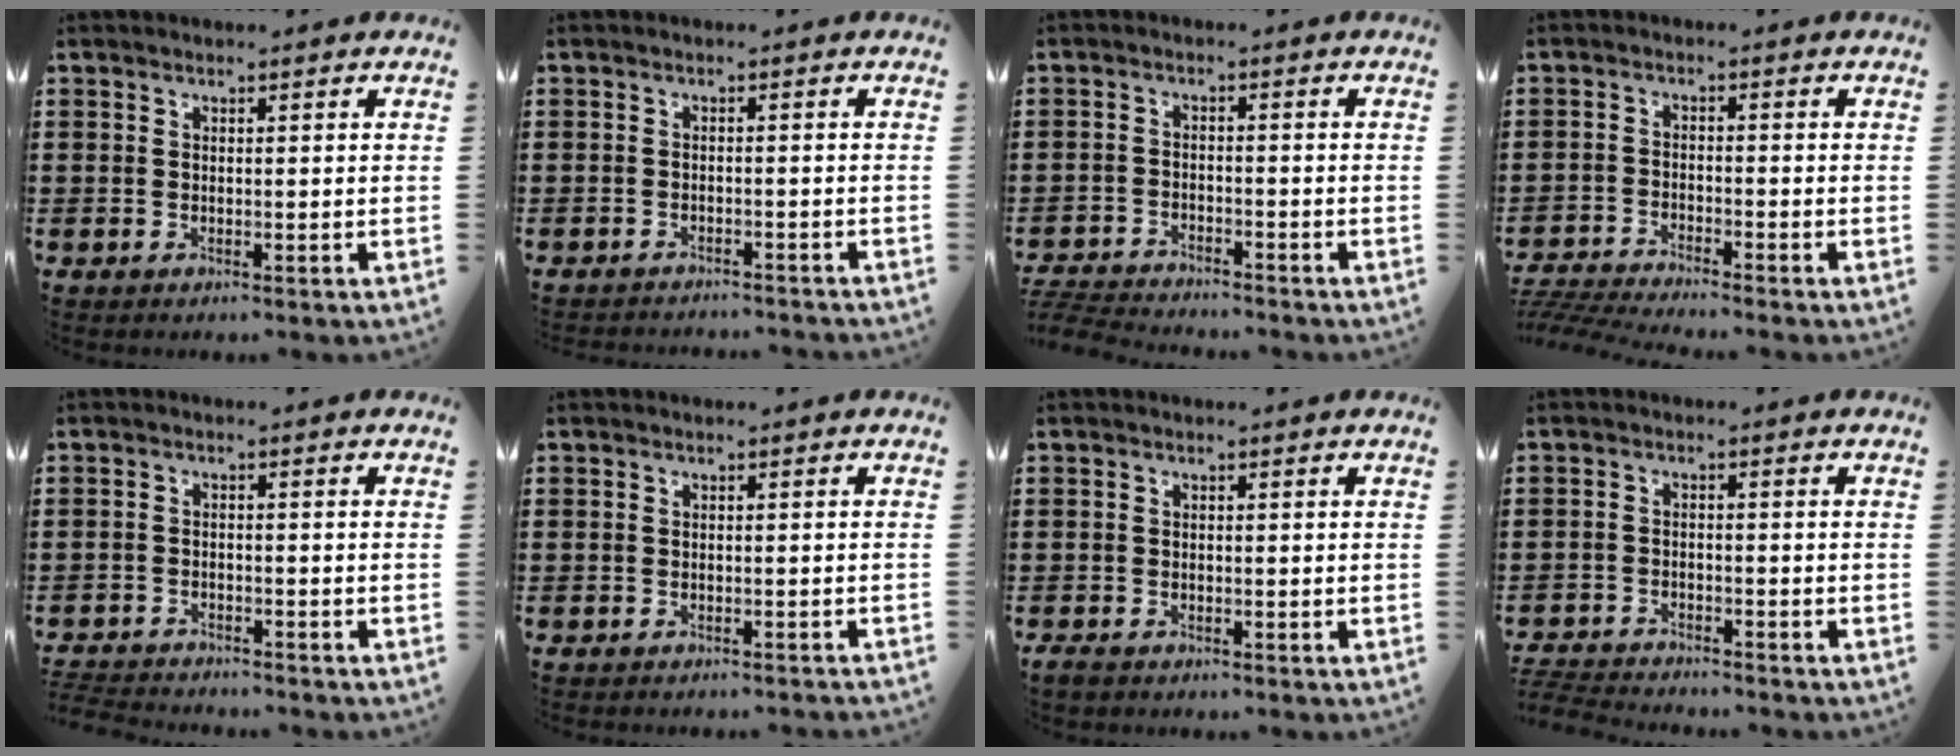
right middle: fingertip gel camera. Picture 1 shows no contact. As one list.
[{"total": 1.4, "force": [-1.4, 0.0, 0.1], "torque": [-0.005, 0.004, -0.029]}, {"total": 4.0, "force": [-4.0, 0.3, 0.5], "torque": [-0.023, -0.004, -0.088]}, {"total": 3.7, "force": [-3.6, -0.1, 0.7], "torque": [-0.034, -0.012, -0.081]}, {"total": 2.7, "force": [-2.7, 0.2, 0.0], "torque": [-0.005, -0.003, -0.060]}, {"total": 0.8, "force": [-0.7, -0.1, 0.2], "torque": [-0.004, 0.000, -0.015]}, {"total": 0.9, "force": [-0.7, 0.4, 0.3], "torque": [-0.008, -0.002, -0.015]}, {"total": 3.5, "force": [-3.5, 0.3, 0.3], "torque": [-0.021, -0.006, -0.078]}]